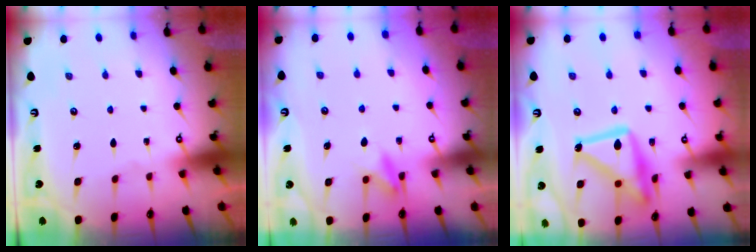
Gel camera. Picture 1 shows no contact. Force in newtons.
{"total": 7.0, "press": 6.9, "slide": 1.0}
{"total": 19.2, "press": 19.1, "slide": 1.3}